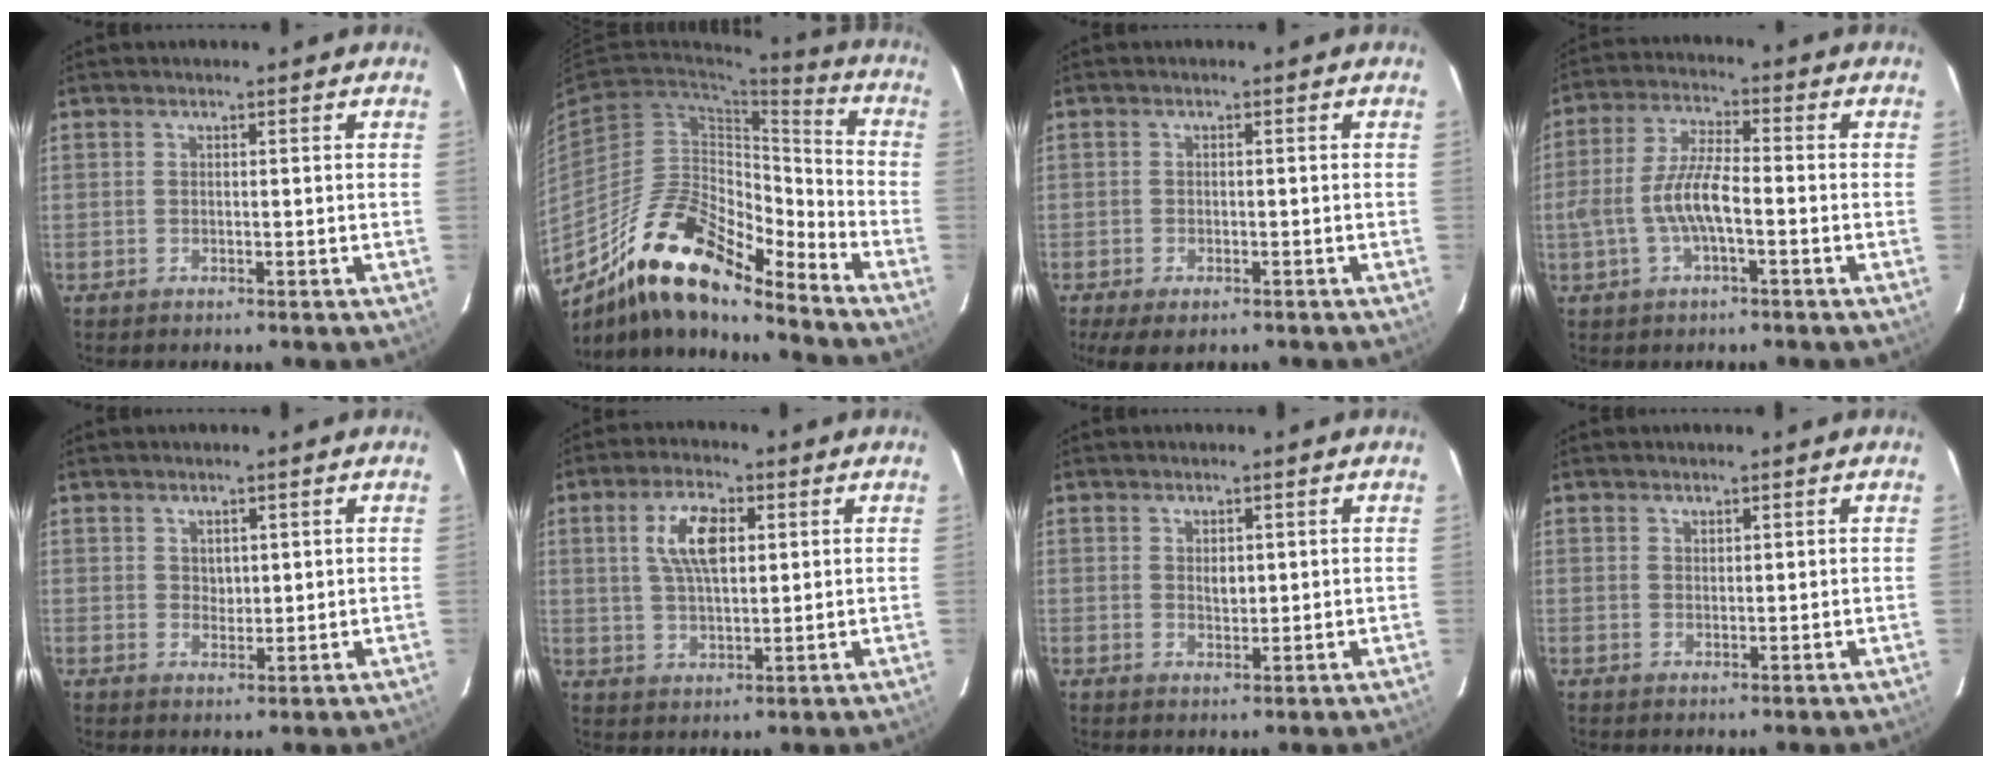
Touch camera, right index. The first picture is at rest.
{"total": 19.3, "force": [-14.9, 5.5, 11.0], "torque": [-0.190, 0.003, -0.275]}
{"total": 5.4, "force": [-3.6, 2.3, 3.2], "torque": [-0.074, -0.023, -0.060]}
{"total": 8.6, "force": [-2.4, 2.5, 7.9], "torque": [-0.165, 0.006, -0.044]}
{"total": 2.1, "force": [1.2, 1.6, 0.8], "torque": [-0.008, 0.002, 0.023]}
{"total": 8.3, "force": [2.5, 3.6, 7.0], "torque": [-0.134, 0.011, 0.049]}
{"total": 2.1, "force": [0.6, 1.4, 1.4], "torque": [-0.020, 0.001, 0.012]}
{"total": 1.0, "force": [0.9, 0.5, 0.2], "torque": [-0.001, 0.001, 0.016]}